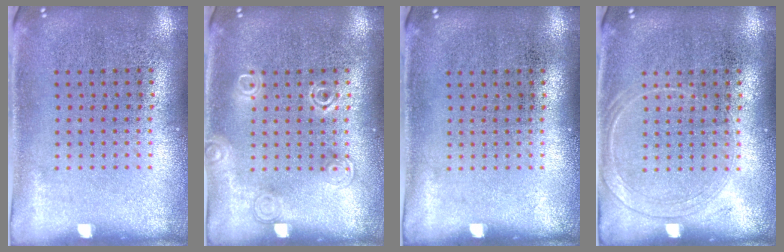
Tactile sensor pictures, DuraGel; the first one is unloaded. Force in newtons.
{"total": 1.7, "press": 1.7, "slide": 0.3}
{"total": 0.0}
{"total": 1.2, "press": 1.2, "slide": 0.2}